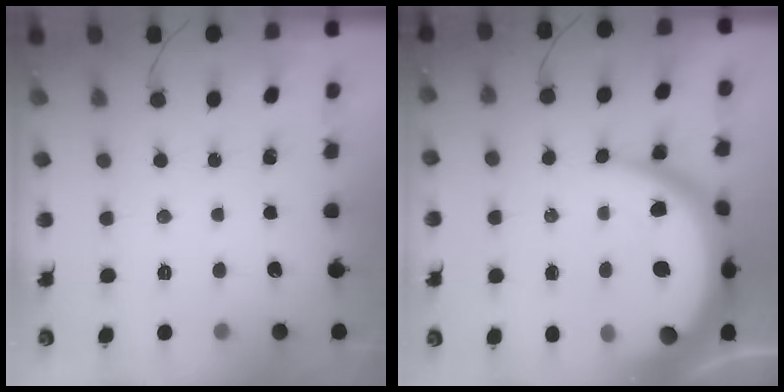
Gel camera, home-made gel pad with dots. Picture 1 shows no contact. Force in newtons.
{"total": 19.3, "press": 19.2, "slide": 2.1}